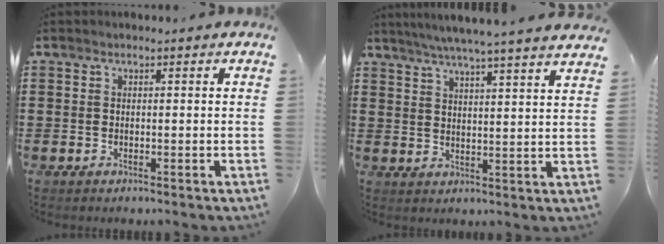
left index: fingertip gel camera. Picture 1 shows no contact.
{"total": 5.6, "force": [5.1, -0.9, 2.3], "torque": [-0.061, -0.027, 0.087]}